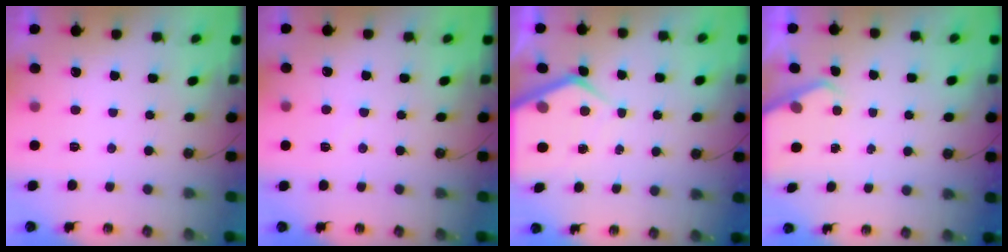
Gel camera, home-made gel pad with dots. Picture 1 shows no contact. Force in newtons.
{"total": 2.9, "press": 2.9, "slide": 0.4}
{"total": 6.5, "press": 6.5, "slide": 0.5}
{"total": 2.2, "press": 2.1, "slide": 0.3}